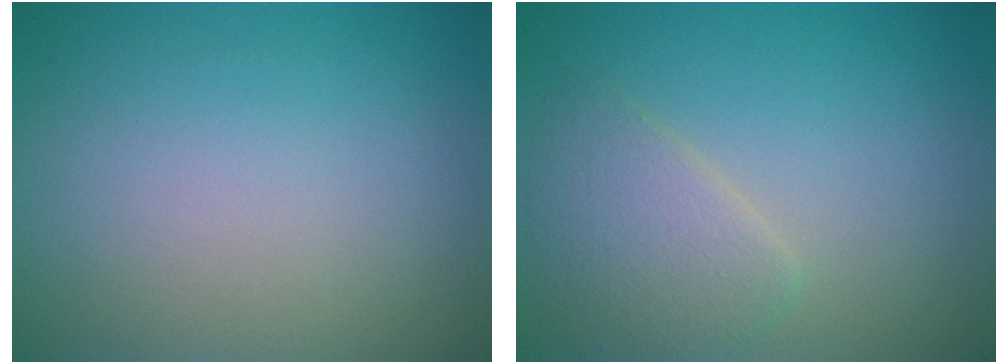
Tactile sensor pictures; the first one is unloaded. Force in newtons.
{"total": 3.2, "press": 3.2, "slide": 0.1}